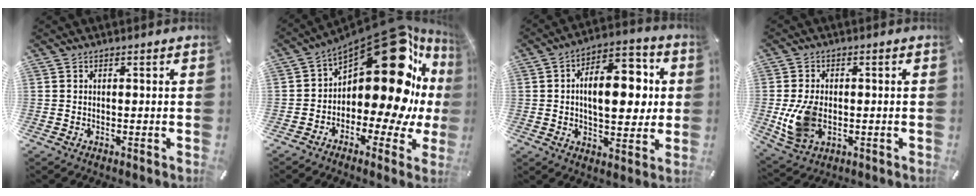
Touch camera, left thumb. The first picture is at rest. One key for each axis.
{"total": 25.4, "fx": 7.9, "fy": 12.3, "fz": 20.8, "tx": -0.304, "ty": -0.075, "tz": 0.135}
{"total": 16.4, "fx": 2.3, "fy": 8.7, "fz": 13.7, "tx": -0.192, "ty": -0.004, "tz": 0.033}
{"total": 9.1, "fx": -1.3, "fy": 6.4, "fz": 6.3, "tx": -0.148, "ty": 0.002, "tz": -0.021}